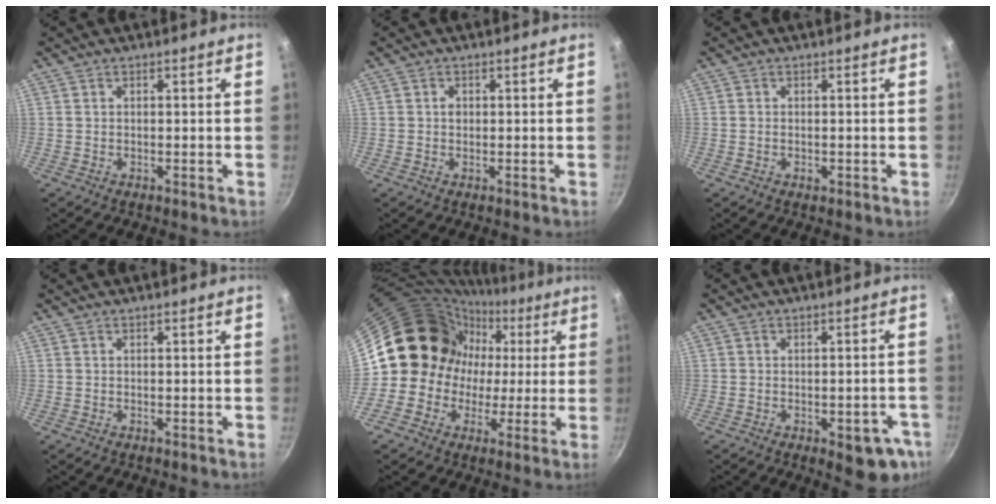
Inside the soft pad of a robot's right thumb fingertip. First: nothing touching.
{"total": 1.1, "force": [0.2, 0.9, 0.5], "torque": [-0.006, 0.002, 0.002]}
{"total": 1.0, "force": [-0.3, 0.6, 0.6], "torque": [-0.010, 0.000, -0.007]}
{"total": 0.0}
{"total": 14.9, "force": [0.9, 14.1, 4.8], "torque": [-0.017, 0.030, -0.001]}
{"total": 8.9, "force": [-3.4, 4.2, 7.0], "torque": [-0.047, 0.014, -0.039]}